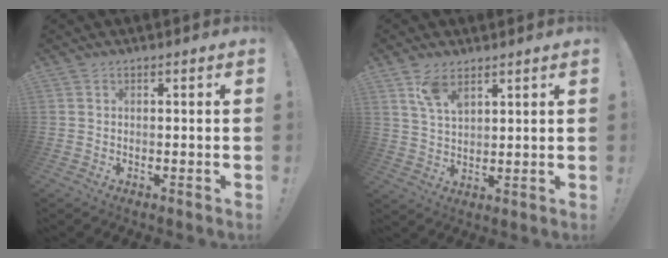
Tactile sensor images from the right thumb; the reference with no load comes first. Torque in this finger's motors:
{"motor_torque": [0.07, 0.10, 0.70, 0.23, 0.01]}